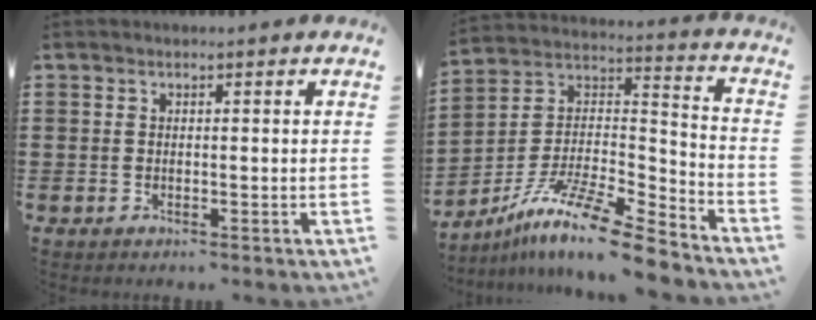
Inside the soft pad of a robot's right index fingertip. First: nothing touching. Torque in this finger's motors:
{"motor_torque": [0.90, 1.06, 0.05, 0.01]}